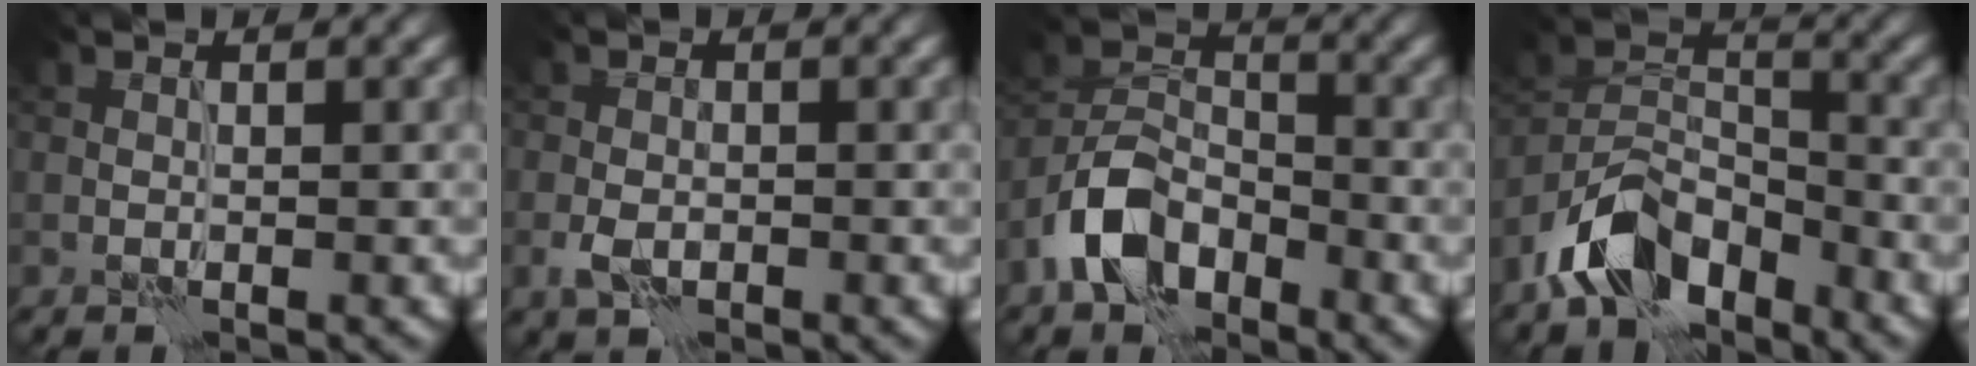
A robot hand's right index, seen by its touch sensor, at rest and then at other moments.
{"total": 2.1, "force": [-0.7, 1.3, 1.4], "torque": [-0.029, -0.001, -0.016]}
{"total": 6.1, "force": [-3.7, 3.7, 3.3], "torque": [-0.061, 0.005, -0.080]}
{"total": 7.2, "force": [-5.2, 3.6, 3.4], "torque": [-0.055, 0.000, -0.110]}